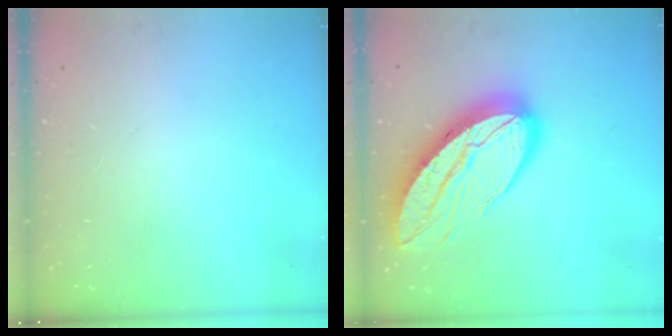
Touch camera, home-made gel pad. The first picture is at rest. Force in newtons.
{"total": 20.6, "press": 20.5, "slide": 1.8}